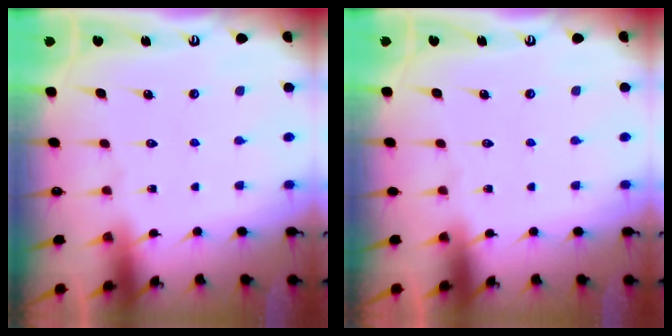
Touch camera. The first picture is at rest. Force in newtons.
{"total": 0.0}